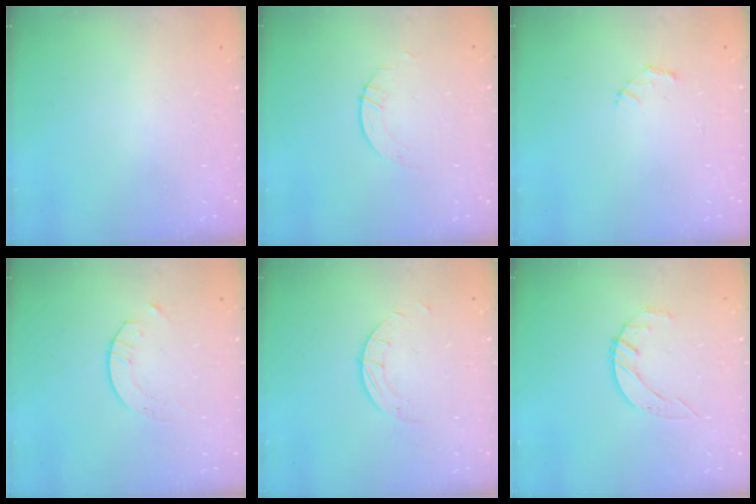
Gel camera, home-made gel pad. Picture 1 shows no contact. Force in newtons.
{"total": 1.1, "press": 1.1, "slide": 0.1}
{"total": 2.1, "press": 2.1, "slide": 0.2}
{"total": 1.7, "press": 1.7, "slide": 0.2}
{"total": 1.9, "press": 1.9, "slide": 0.1}
{"total": 3.4, "press": 3.3, "slide": 0.5}